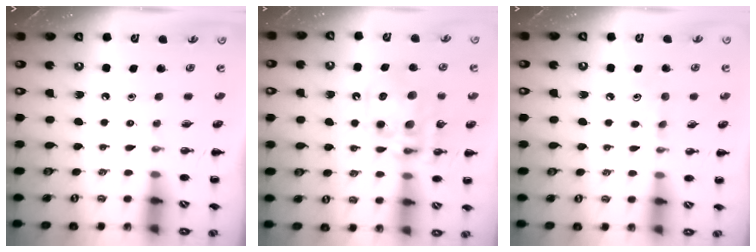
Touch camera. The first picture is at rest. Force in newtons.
{"total": 13.9, "press": 13.4, "slide": 3.4}
{"total": 4.7, "press": 4.4, "slide": 1.4}